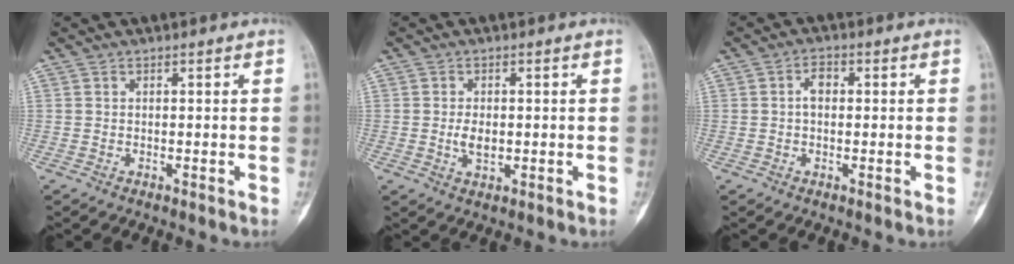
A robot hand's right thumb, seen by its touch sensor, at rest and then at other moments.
{"total": 3.3, "force": [-0.2, 2.0, 2.7], "torque": [-0.045, -0.001, -0.002]}
{"total": 2.8, "force": [0.2, 1.8, 2.1], "torque": [-0.029, 0.010, -0.002]}